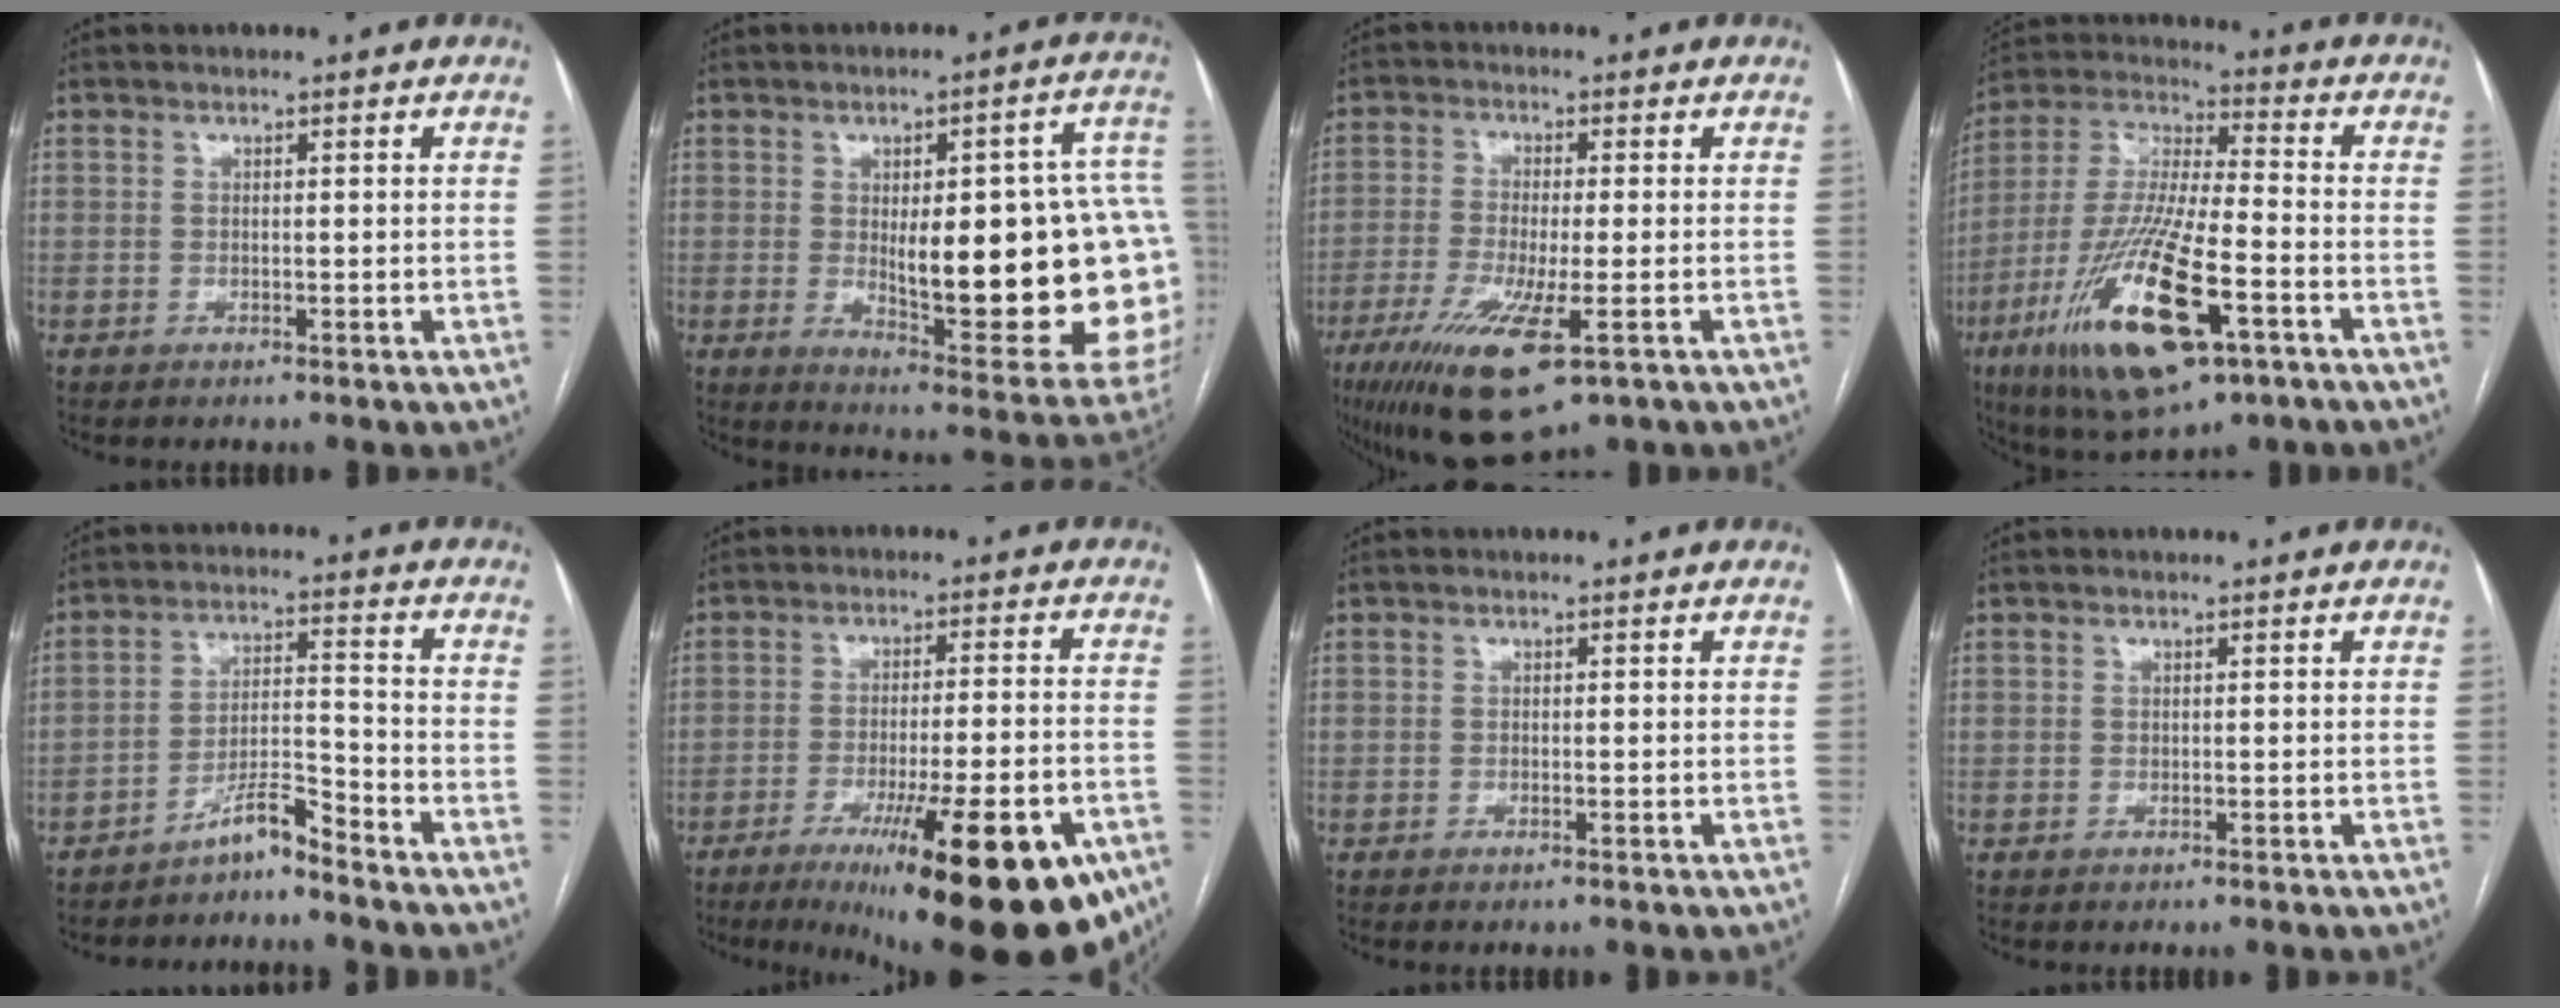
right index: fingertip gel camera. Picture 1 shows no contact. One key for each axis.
{"total": 27.2, "fx": -0.7, "fy": 6.6, "fz": 26.4, "tx": -0.253, "ty": 0.016, "tz": 0.013}
{"total": 12.9, "fx": -6.2, "fy": 2.5, "fz": 11.0, "tx": -0.206, "ty": -0.036, "tz": -0.101}
{"total": 22.2, "fx": -9.3, "fy": 5.0, "fz": 19.5, "tx": -0.420, "ty": -0.037, "tz": -0.159}
{"total": 5.7, "fx": -5.0, "fy": 0.1, "fz": 2.7, "tx": -0.045, "ty": 0.000, "tz": -0.091}
{"total": 24.4, "fx": -14.5, "fy": 4.2, "fz": 19.2, "tx": -0.200, "ty": -0.012, "tz": -0.207}
{"total": 0.5, "fx": -0.4, "fy": 0.1, "fz": 0.4, "tx": -0.009, "ty": -0.001, "tz": -0.005}
{"total": 0.0}